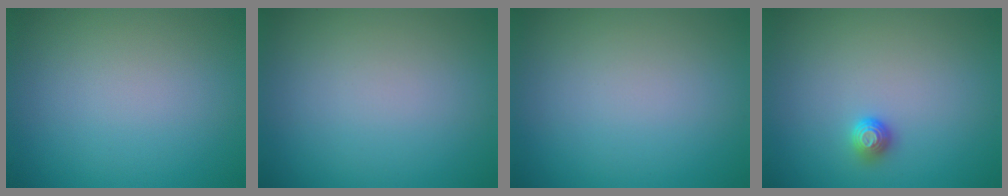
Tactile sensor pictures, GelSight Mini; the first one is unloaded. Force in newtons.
{"total": 0.0}
{"total": 0.0}
{"total": 1.2, "press": 1.1, "slide": 0.4}